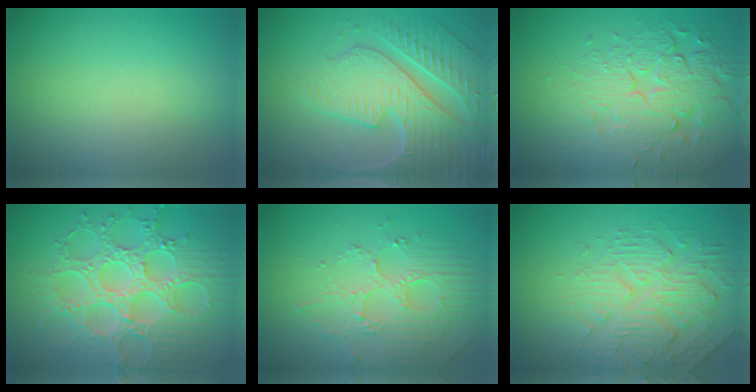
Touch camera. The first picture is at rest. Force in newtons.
{"total": 8.2, "press": 6.1, "slide": 5.4}
{"total": 6.9, "press": 5.2, "slide": 4.6}
{"total": 8.6, "press": 6.5, "slide": 5.7}
{"total": 5.0, "press": 3.6, "slide": 3.4}
{"total": 4.8, "press": 3.6, "slide": 3.2}